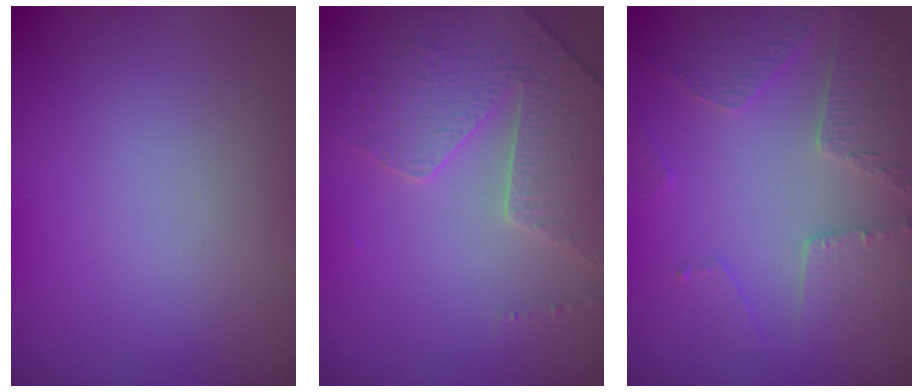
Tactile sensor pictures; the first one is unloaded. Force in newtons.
{"total": 3.9, "press": 3.8, "slide": 0.9}
{"total": 4.5, "press": 3.3, "slide": 3.1}